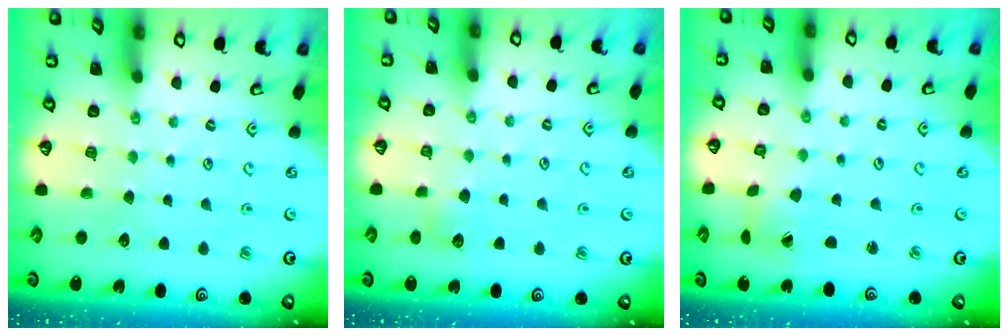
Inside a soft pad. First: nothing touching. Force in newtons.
{"total": 3.7, "press": 3.7, "slide": 0.4}
{"total": 2.6, "press": 2.6, "slide": 0.3}